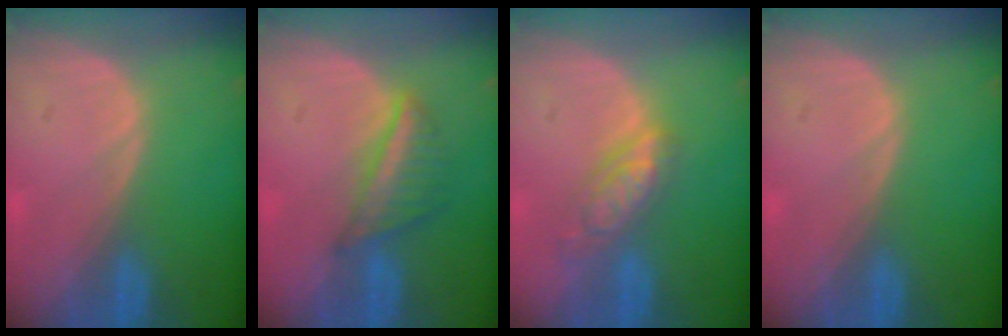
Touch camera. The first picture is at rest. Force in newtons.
{"total": 5.3, "press": 5.3, "slide": 0.2}
{"total": 5.5, "press": 5.0, "slide": 2.4}
{"total": 0.0}